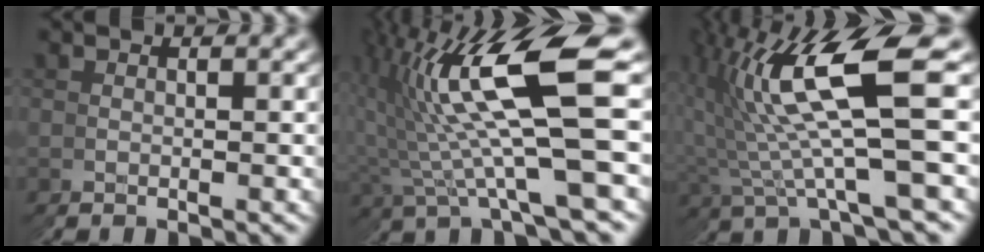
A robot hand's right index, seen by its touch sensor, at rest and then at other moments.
{"total": 10.8, "force": [1.9, 4.6, 9.6], "torque": [-0.162, 0.023, 0.027]}
{"total": 9.4, "force": [1.7, 4.1, 8.3], "torque": [-0.151, 0.022, 0.026]}